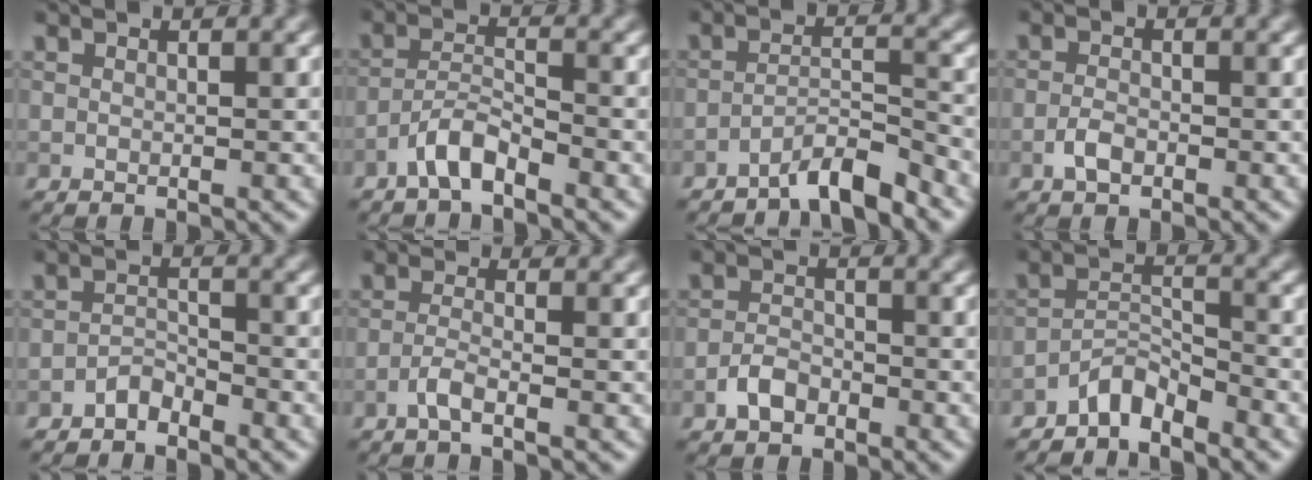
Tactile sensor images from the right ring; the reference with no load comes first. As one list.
[{"total": 2.9, "force": [-2.3, 0.6, 1.7], "torque": [-0.031, 0.011, -0.049]}, {"total": 4.0, "force": [-3.4, 0.5, 2.0], "torque": [-0.030, 0.009, -0.070]}, {"total": 1.7, "force": [-0.9, 0.8, 1.2], "torque": [-0.024, 0.001, -0.021]}, {"total": 1.7, "force": [-1.5, 0.6, 0.5], "torque": [-0.007, 0.008, -0.031]}, {"total": 1.7, "force": [-1.0, 0.3, 1.3], "torque": [-0.029, 0.005, -0.027]}, {"total": 2.2, "force": [-1.4, 1.2, 1.1], "torque": [-0.020, 0.005, -0.031]}, {"total": 3.0, "force": [-2.8, 0.7, 1.0], "torque": [-0.015, 0.012, -0.058]}]